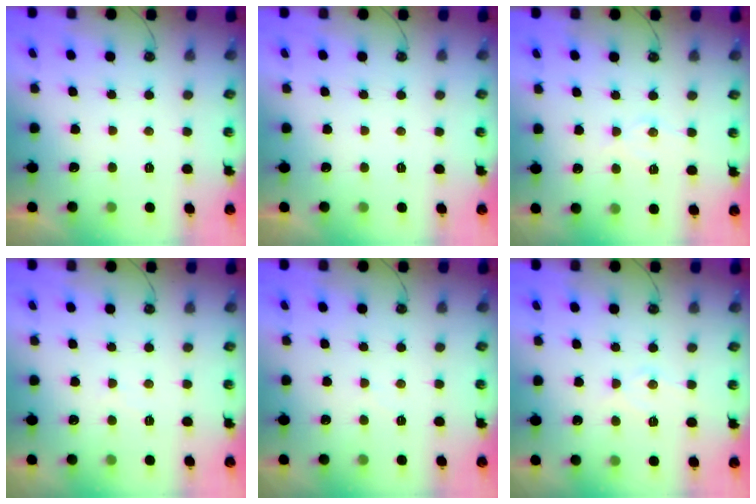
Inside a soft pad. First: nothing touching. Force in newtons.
{"total": 0.0}
{"total": 7.6, "press": 7.6, "slide": 0.6}
{"total": 4.3, "press": 4.3, "slide": 0.7}
{"total": 3.4, "press": 3.4, "slide": 0.7}
{"total": 6.8, "press": 6.7, "slide": 0.4}